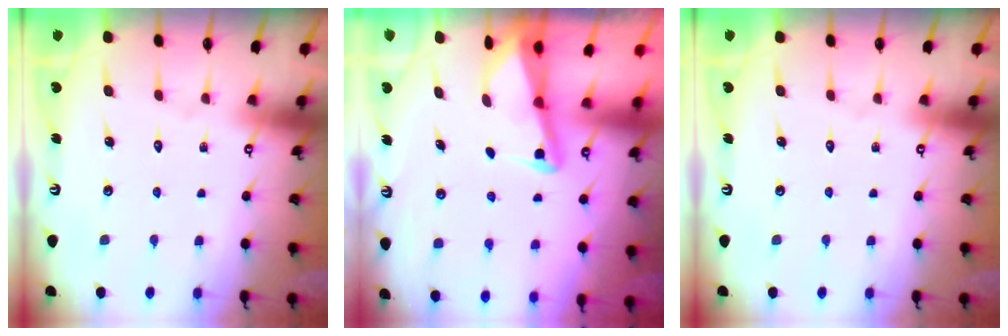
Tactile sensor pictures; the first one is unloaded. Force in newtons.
{"total": 2.3, "press": 2.3, "slide": 0.2}
{"total": 0.0}